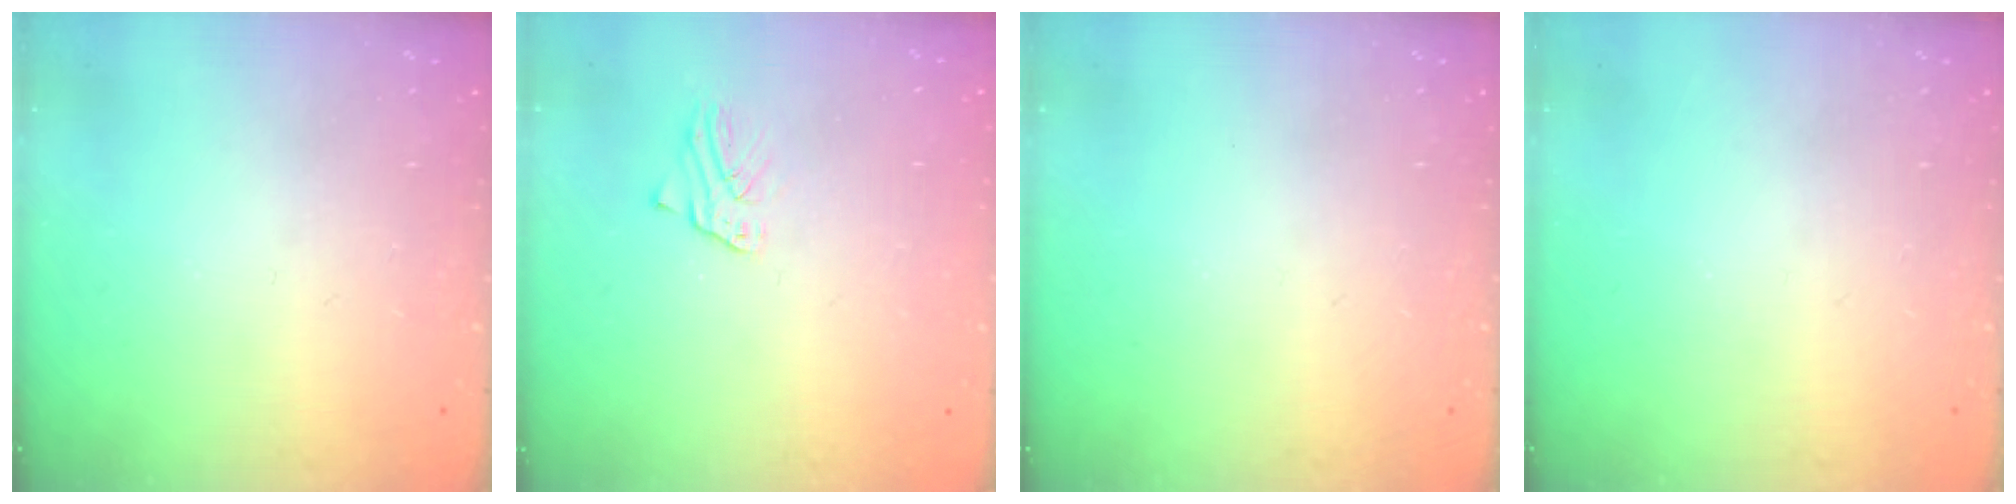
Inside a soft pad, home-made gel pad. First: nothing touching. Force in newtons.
{"total": 1.2, "press": 1.2, "slide": 0.1}
{"total": 0.0}
{"total": 0.0}